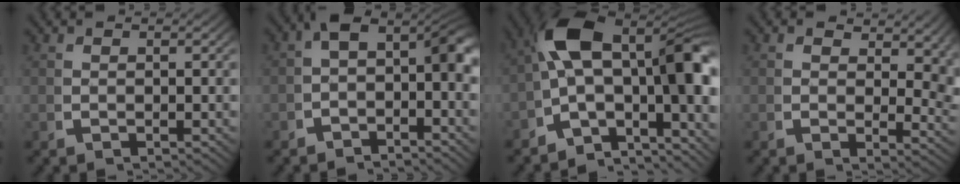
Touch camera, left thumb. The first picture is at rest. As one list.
[{"total": 6.4, "force": [-0.7, 4.0, 4.9], "torque": [-0.056, 0.006, -0.020]}, {"total": 17.6, "force": [-2.0, 11.7, 13.0], "torque": [-0.233, -0.053, -0.028]}, {"total": 4.0, "force": [2.1, 2.2, 2.6], "torque": [-0.011, -0.010, 0.028]}]